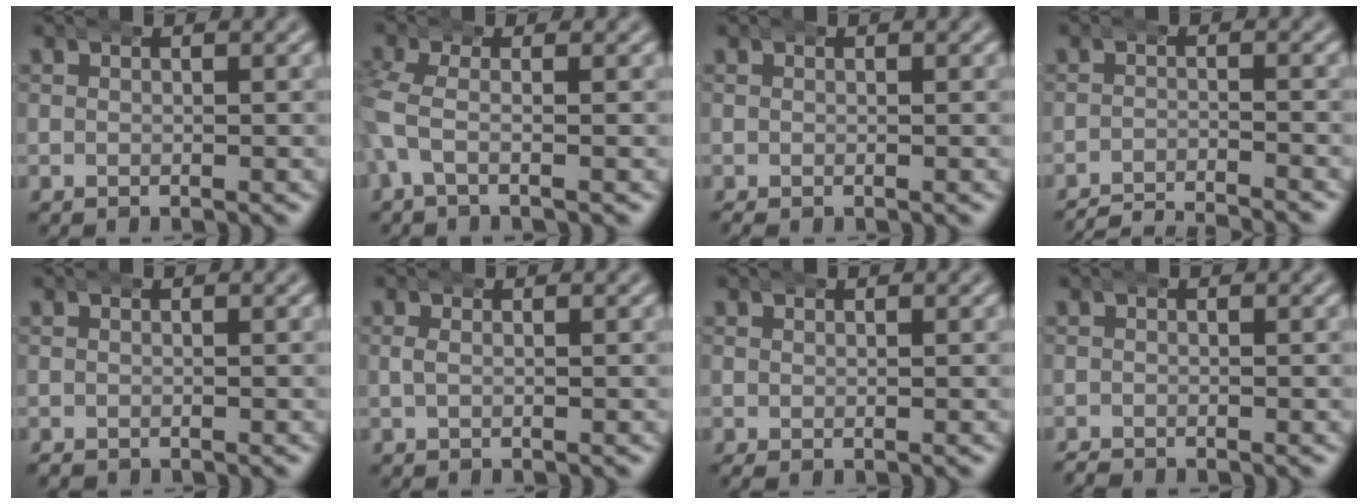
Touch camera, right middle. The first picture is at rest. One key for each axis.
{"total": 2.5, "fx": 0.2, "fy": 1.2, "fz": 2.2, "tx": -0.059, "ty": 0.000, "tz": 0.002}
{"total": 0.5, "fx": -0.4, "fy": 0.2, "fz": 0.2, "tx": -0.005, "ty": -0.002, "tz": -0.008}
{"total": 8.0, "fx": -7.8, "fy": 1.3, "fz": 1.2, "tx": -0.005, "ty": -0.023, "tz": -0.124}
{"total": 0.6, "fx": -0.5, "fy": 0.2, "fz": -0.1, "tx": -0.002, "ty": -0.007, "tz": -0.006}
{"total": 0.9, "fx": 0.0, "fy": 0.3, "fz": 0.8, "tx": -0.017, "ty": 0.003, "tz": -0.001}
{"total": 0.6, "fx": -0.1, "fy": 0.2, "fz": 0.5, "tx": -0.005, "ty": 0.000, "tz": -0.002}
{"total": 0.8, "fx": -0.8, "fy": 0.1, "fz": -0.1, "tx": 0.000, "ty": -0.006, "tz": -0.015}